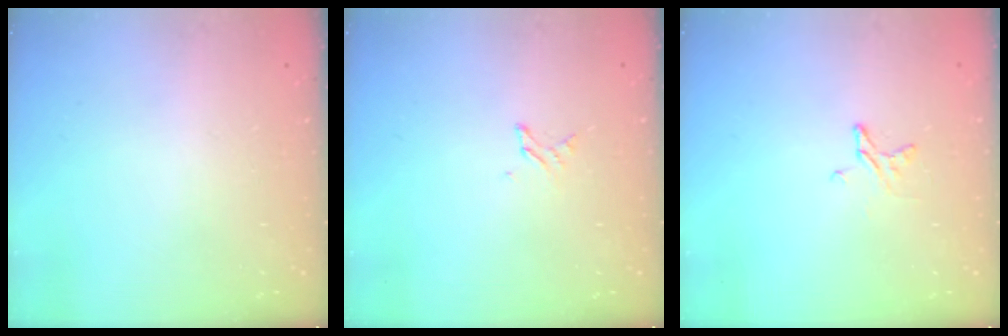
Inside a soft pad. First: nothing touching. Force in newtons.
{"total": 2.2, "press": 2.2, "slide": 0.3}
{"total": 3.9, "press": 3.9, "slide": 0.4}